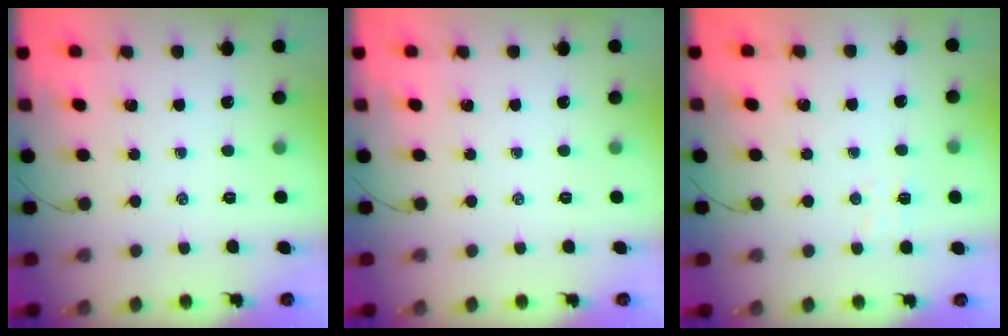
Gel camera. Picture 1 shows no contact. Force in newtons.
{"total": 0.0}
{"total": 3.8, "press": 3.7, "slide": 0.5}